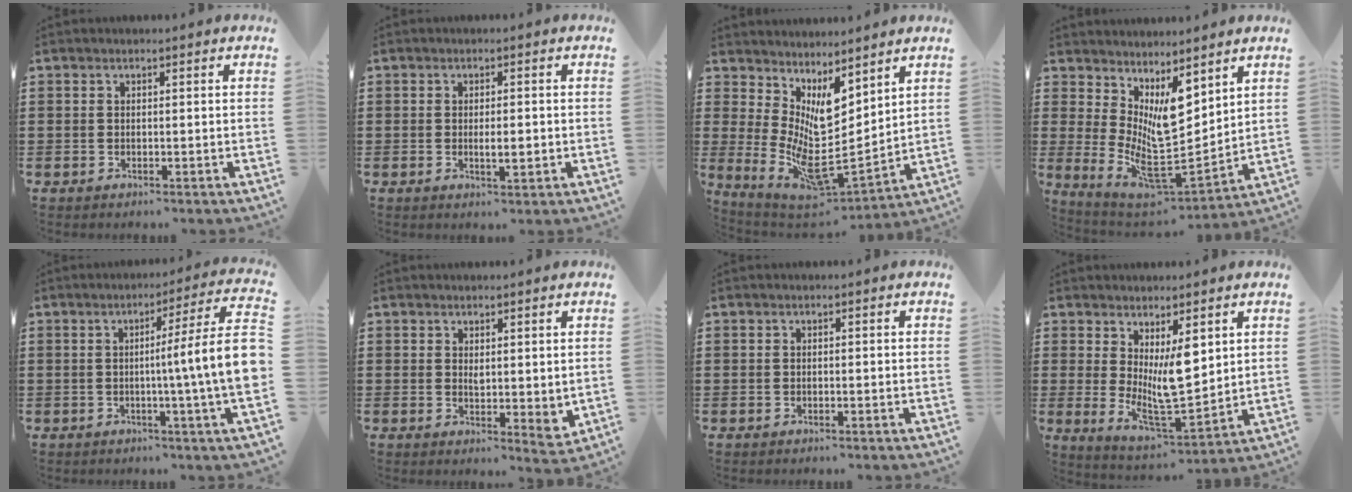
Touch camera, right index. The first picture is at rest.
{"total": 2.8, "force": [-0.4, 0.7, 2.7], "torque": [-0.047, -0.001, -0.006]}
{"total": 8.1, "force": [2.9, 3.7, 6.6], "torque": [-0.131, -0.060, 0.059]}
{"total": 9.1, "force": [3.2, 4.1, 7.4], "torque": [-0.136, -0.055, 0.064]}
{"total": 10.6, "force": [-0.2, -0.1, 10.6], "torque": [-0.165, -0.024, -0.012]}
{"total": 2.6, "force": [2.2, 0.8, 1.2], "torque": [-0.022, -0.006, 0.038]}
{"total": 0.0}
{"total": 8.4, "force": [2.9, 3.4, 7.2], "torque": [-0.135, -0.024, 0.055]}